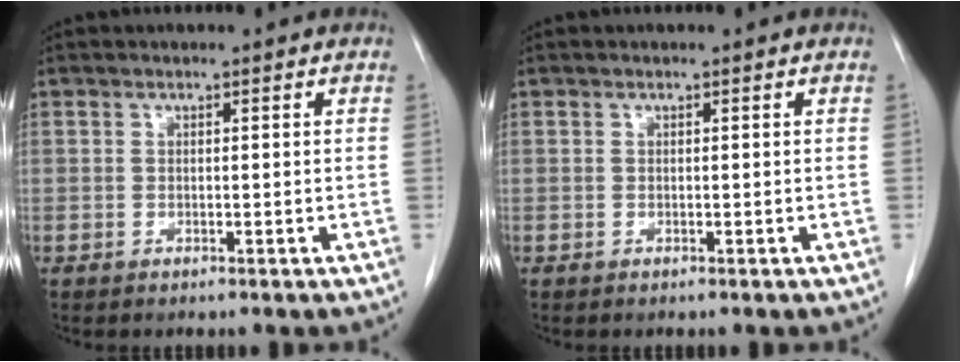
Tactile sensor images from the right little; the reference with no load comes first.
{"total": 0.0}